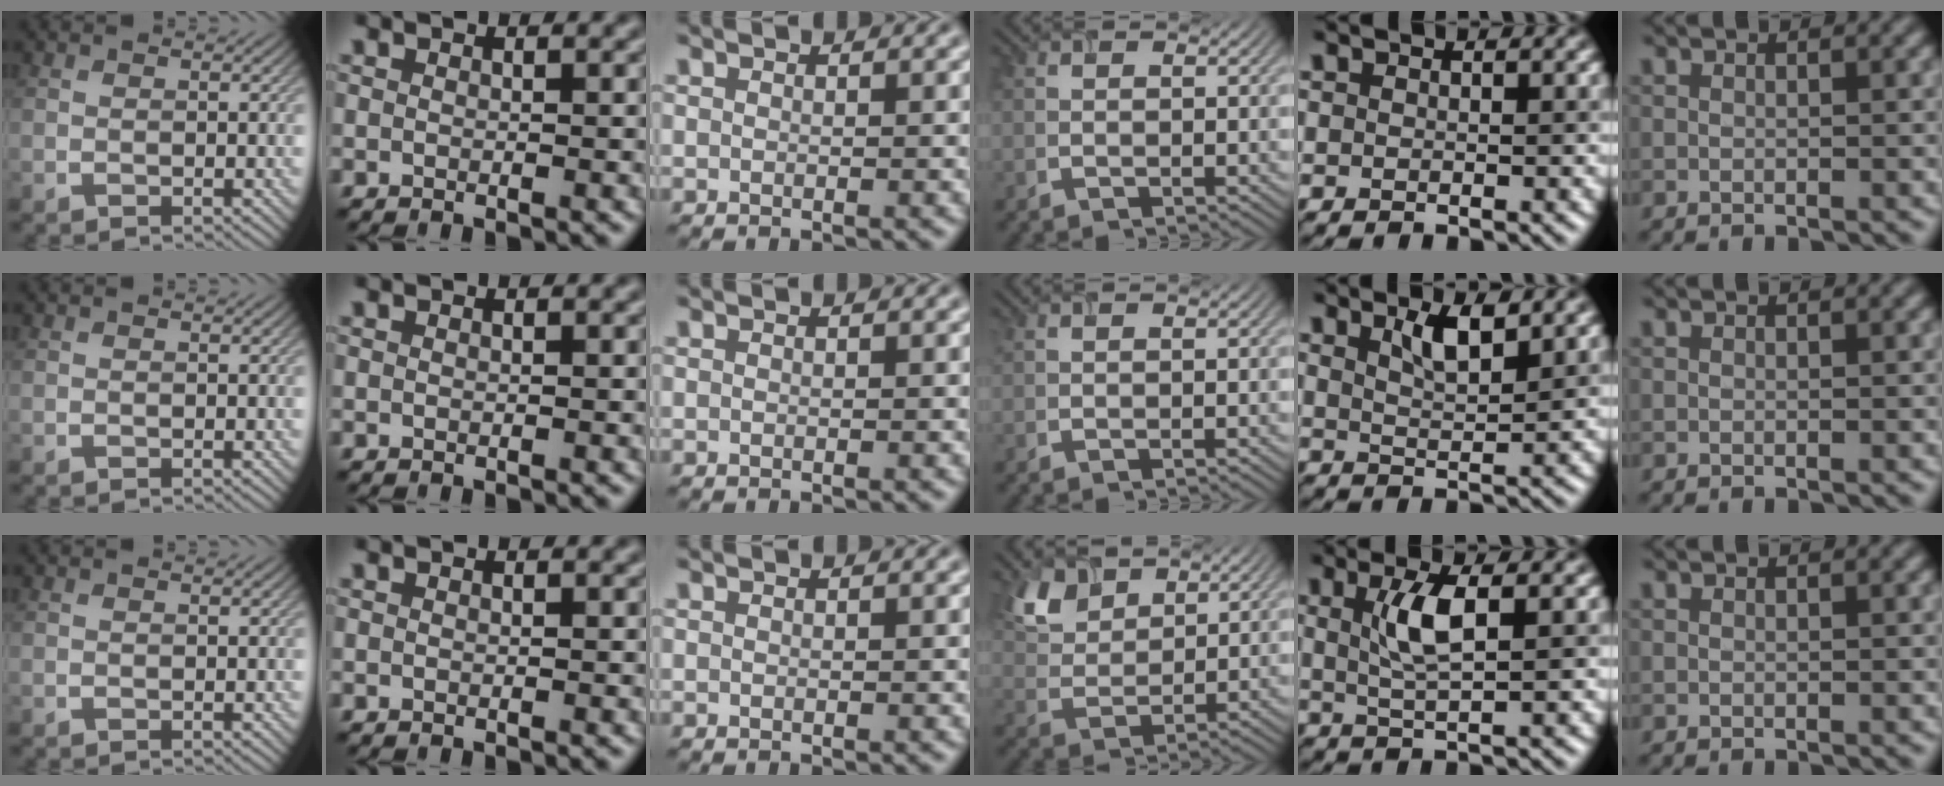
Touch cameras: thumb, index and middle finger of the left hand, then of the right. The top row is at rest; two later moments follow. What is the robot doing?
{"motion": "insert", "object": "airpods case & airpods"}